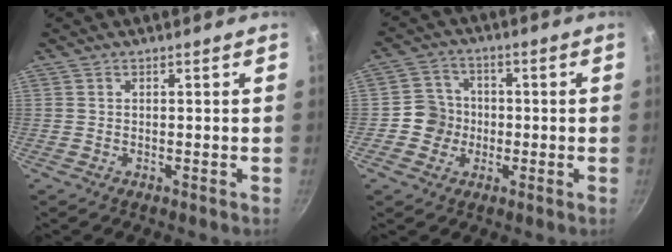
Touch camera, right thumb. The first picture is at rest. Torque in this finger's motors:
{"motor_torque": [0.31, 0.77, 0.18, -0.60, -0.01]}